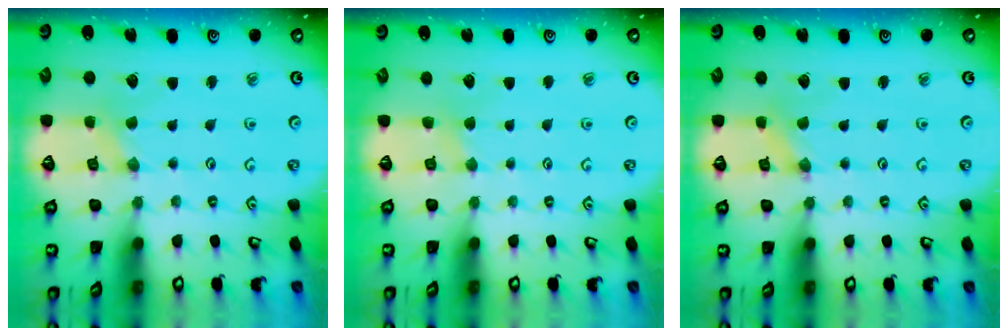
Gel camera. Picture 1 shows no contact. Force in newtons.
{"total": 1.6, "press": 1.6, "slide": 0.3}
{"total": 0.0}